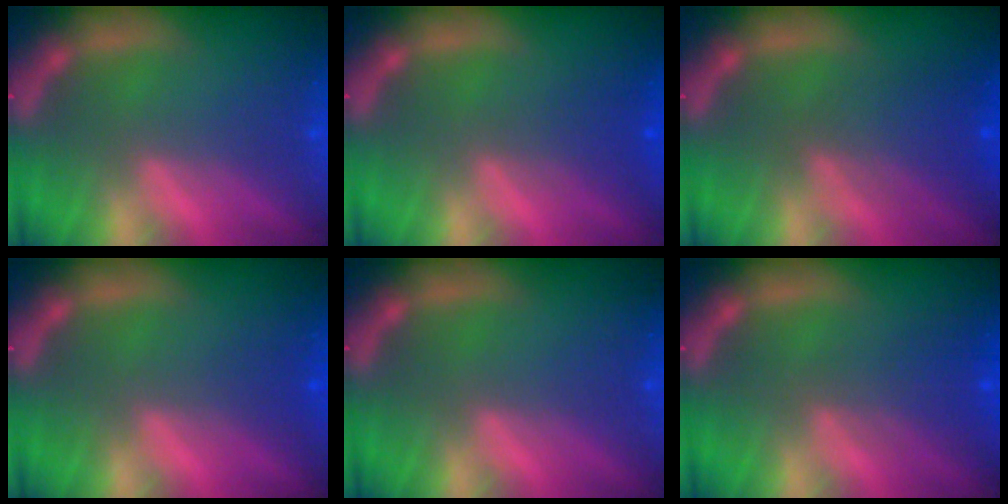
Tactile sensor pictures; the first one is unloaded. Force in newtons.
{"total": 1.9}
{"total": 4.1}
{"total": 1.0}
{"total": 0.0}
{"total": 3.0}